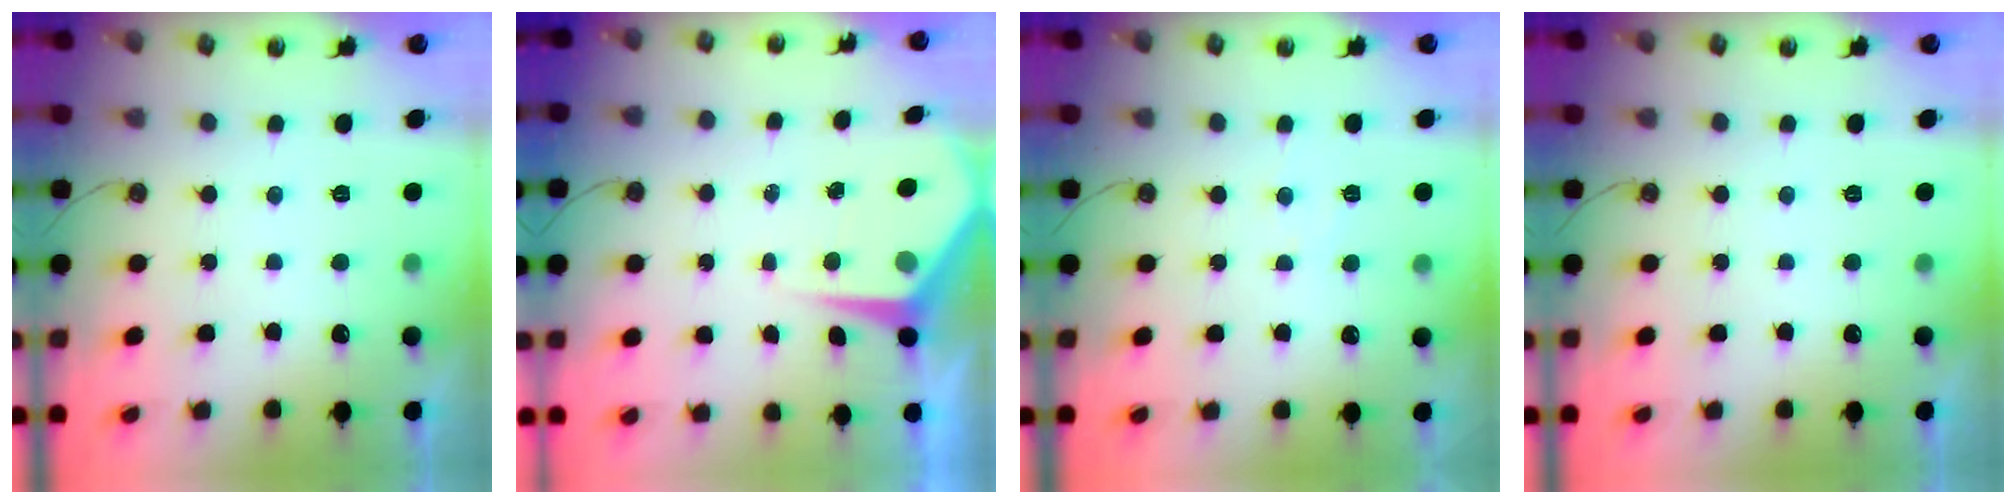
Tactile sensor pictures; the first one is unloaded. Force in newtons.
{"total": 5.3, "press": 5.3, "slide": 0.1}
{"total": 3.6, "press": 3.5, "slide": 0.6}
{"total": 0.0}